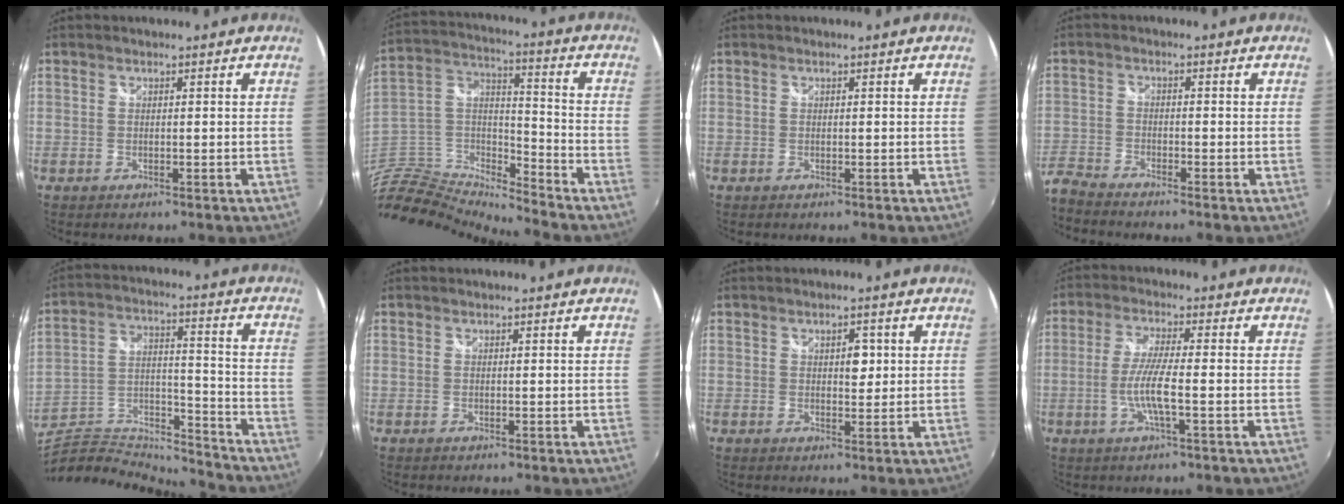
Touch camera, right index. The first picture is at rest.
{"total": 13.5, "force": [-12.8, 1.6, 3.9], "torque": [-0.108, 0.009, -0.267]}
{"total": 0.0}
{"total": 6.3, "force": [-6.1, 1.0, 1.1], "torque": [-0.044, -0.016, -0.128]}
{"total": 18.2, "force": [-16.2, 5.2, 6.2], "torque": [-0.129, 0.027, -0.279]}
{"total": 0.0}
{"total": 2.9, "force": [0.6, 1.8, 2.1], "torque": [-0.027, 0.004, 0.010]}
{"total": 5.9, "force": [-1.9, -0.2, 5.6], "torque": [-0.117, -0.003, -0.038]}